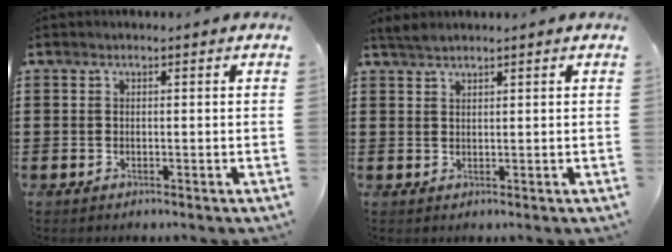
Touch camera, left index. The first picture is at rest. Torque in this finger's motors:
{"motor_torque": [0.08, -0.32, -0.16, 0.01]}